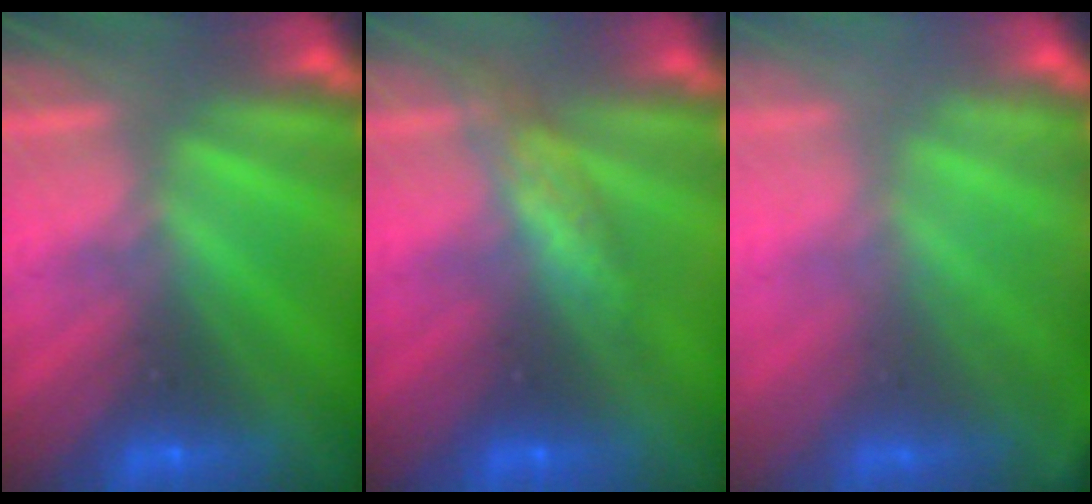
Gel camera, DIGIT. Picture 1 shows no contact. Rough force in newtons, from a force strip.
{"total": 2.7}
{"total": 1.8}